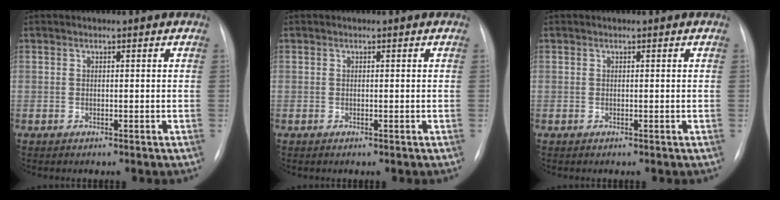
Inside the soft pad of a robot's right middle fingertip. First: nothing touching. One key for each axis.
{"total": 0.0}
{"total": 0.0}